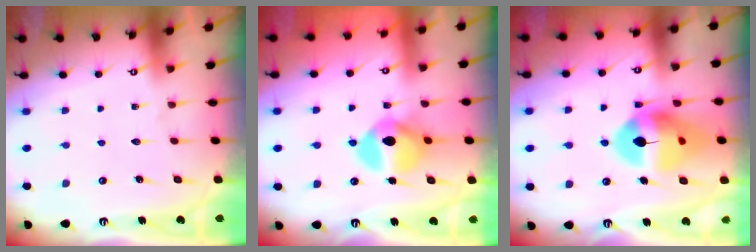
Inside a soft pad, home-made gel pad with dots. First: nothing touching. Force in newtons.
{"total": 12.7, "press": 12.7, "slide": 0.5}
{"total": 15.4, "press": 15.3, "slide": 1.8}